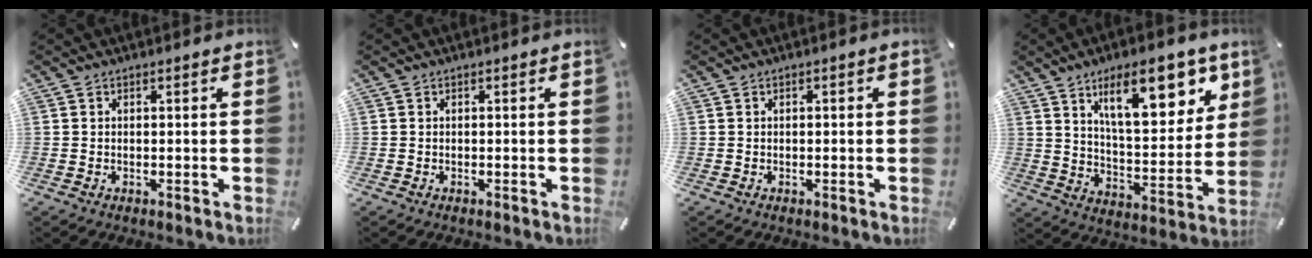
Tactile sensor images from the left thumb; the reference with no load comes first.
{"total": 0.0}
{"total": 0.6, "force": [0.0, 0.2, 0.5], "torque": [-0.010, 0.000, 0.000]}
{"total": 18.6, "force": [10.1, 7.7, 13.7], "torque": [-0.203, -0.035, 0.159]}